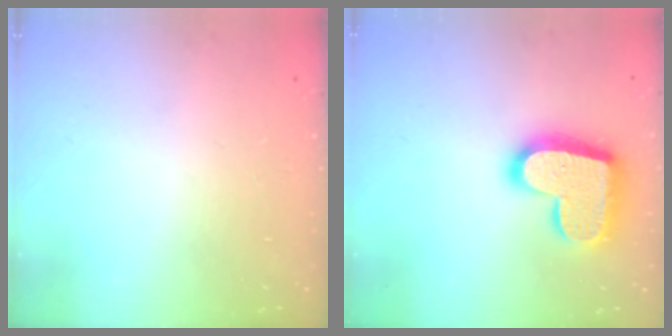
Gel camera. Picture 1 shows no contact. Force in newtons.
{"total": 17.7, "press": 17.7, "slide": 1.2}